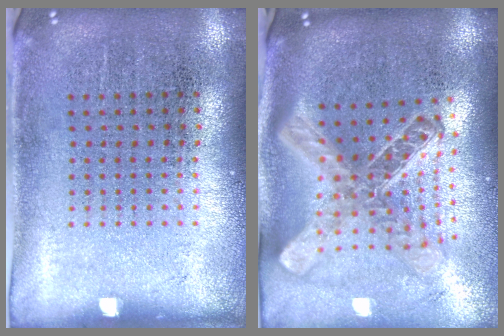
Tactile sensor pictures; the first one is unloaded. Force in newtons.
{"total": 2.7, "press": 2.0, "slide": 1.8}